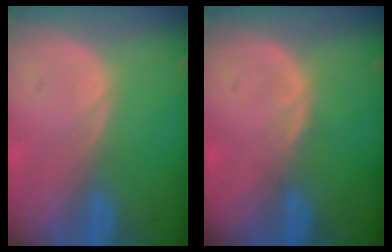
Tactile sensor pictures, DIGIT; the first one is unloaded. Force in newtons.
{"total": 0.9, "press": 0.9, "slide": 0.2}